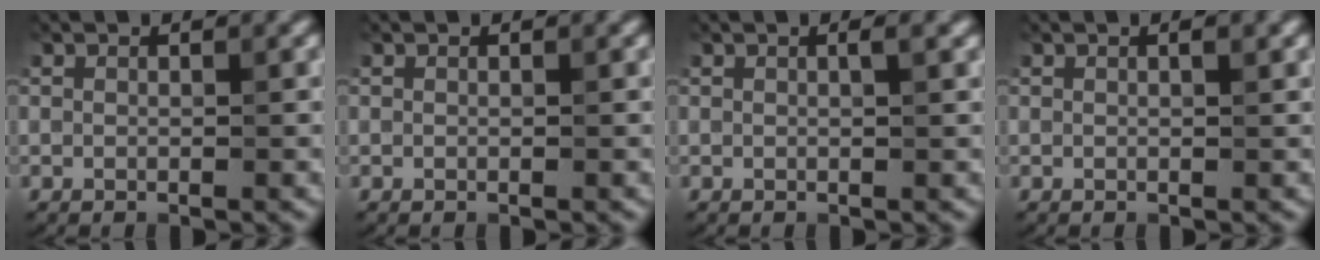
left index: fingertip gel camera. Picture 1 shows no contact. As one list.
[{"total": 0.0}, {"total": 0.8, "force": [0.3, 0.2, 0.8], "torque": [-0.010, 0.004, 0.004]}, {"total": 0.7, "force": [0.3, 0.2, 0.7], "torque": [-0.009, 0.002, 0.005]}]